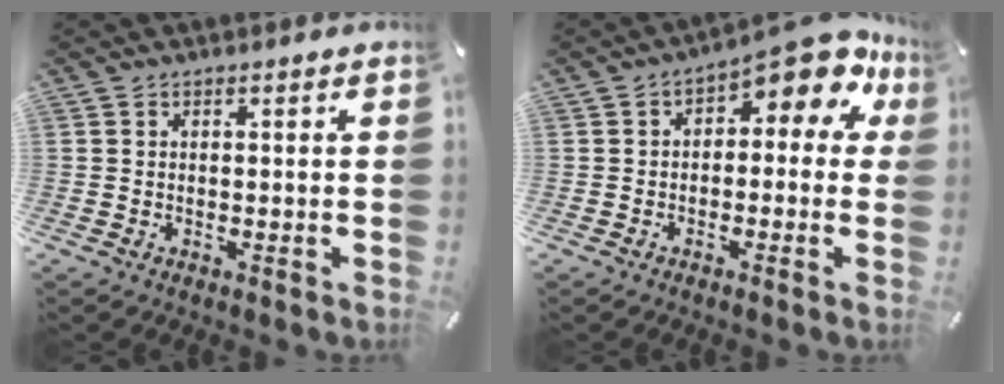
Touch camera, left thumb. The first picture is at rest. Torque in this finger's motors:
{"motor_torque": [1.62, 1.39, 0.77, 0.46, 0.10]}